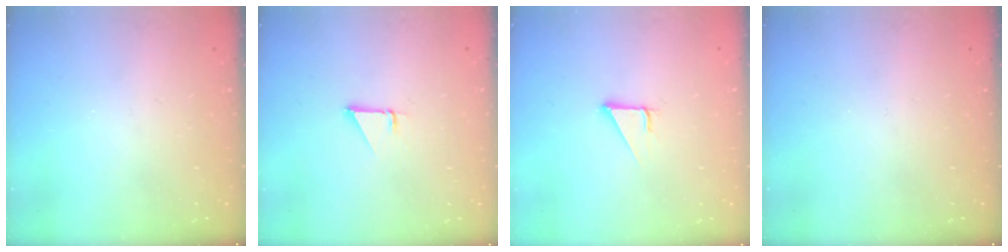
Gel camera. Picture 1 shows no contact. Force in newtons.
{"total": 1.0, "press": 1.0, "slide": 0.1}
{"total": 2.8, "press": 2.8, "slide": 0.1}
{"total": 0.0}